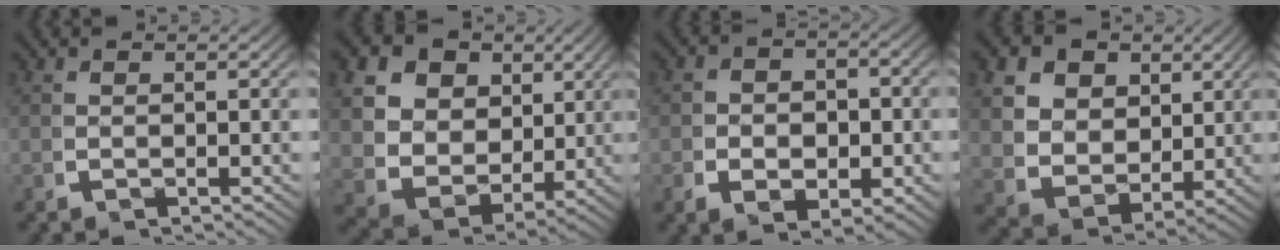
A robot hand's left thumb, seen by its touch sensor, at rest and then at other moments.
{"total": 13.1, "force": [1.1, 10.8, 7.3], "torque": [-0.176, -0.044, 0.013]}
{"total": 3.8, "force": [-0.8, 2.7, 2.5], "torque": [-0.028, -0.012, -0.014]}
{"total": 10.1, "force": [1.0, 8.2, 5.7], "torque": [-0.139, -0.044, 0.020]}